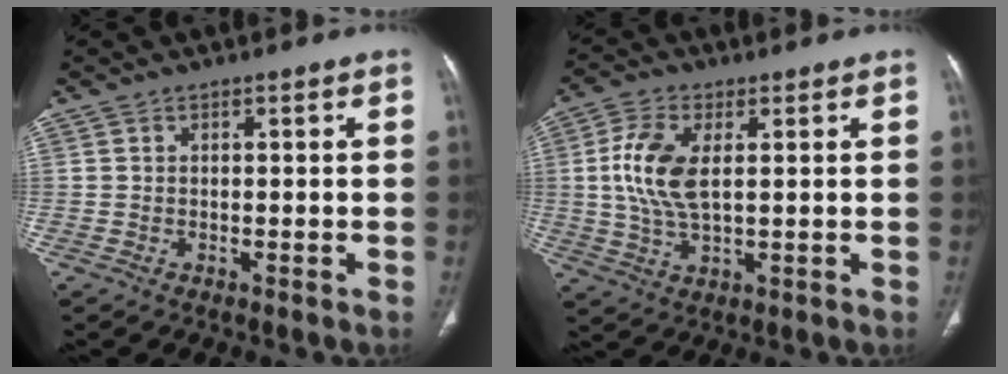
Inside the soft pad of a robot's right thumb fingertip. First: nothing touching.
{"total": 9.7, "force": [1.6, 4.8, 8.2], "torque": [-0.182, -0.002, 0.032]}